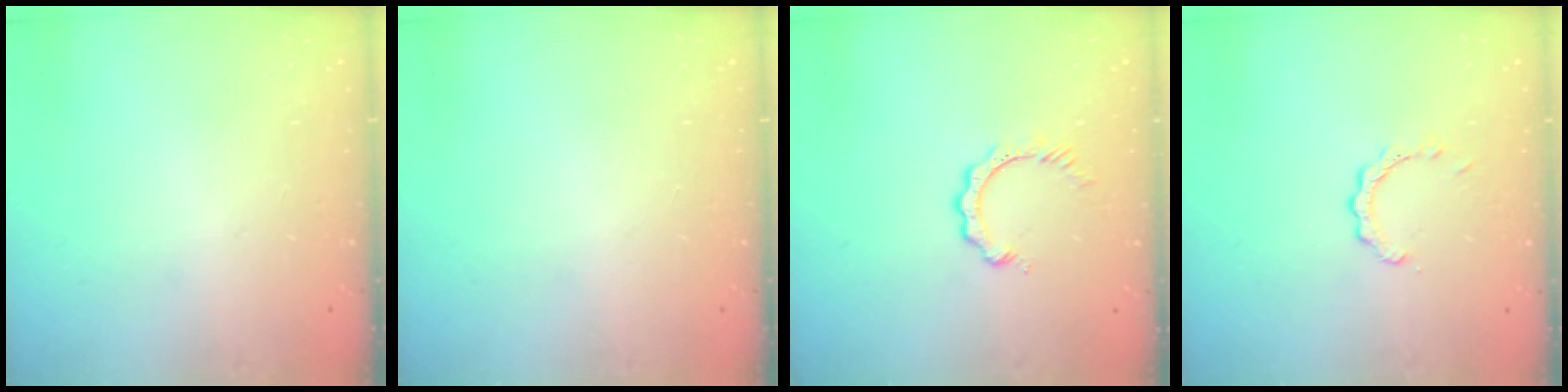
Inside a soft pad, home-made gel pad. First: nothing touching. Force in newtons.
{"total": 0.0}
{"total": 2.8, "press": 2.8, "slide": 0.5}
{"total": 2.1, "press": 2.1, "slide": 0.1}